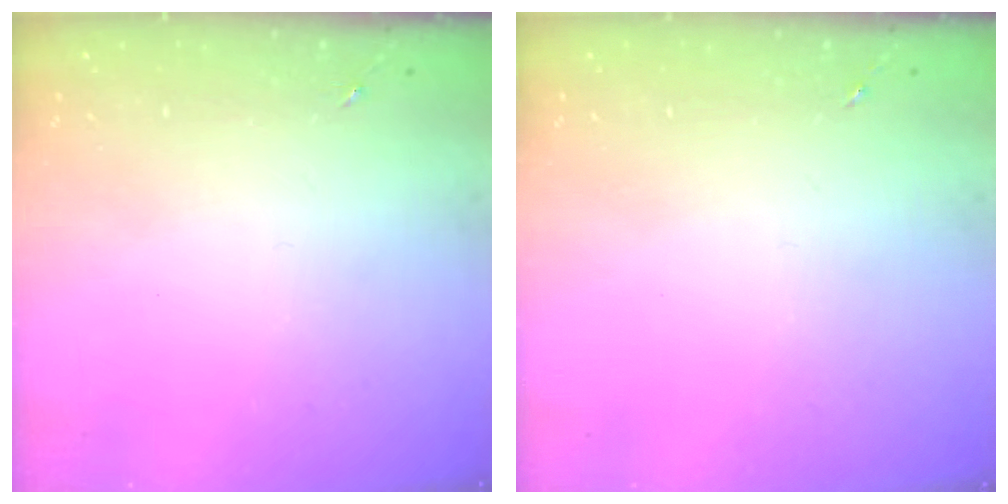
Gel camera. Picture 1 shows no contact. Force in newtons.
{"total": 0.0}